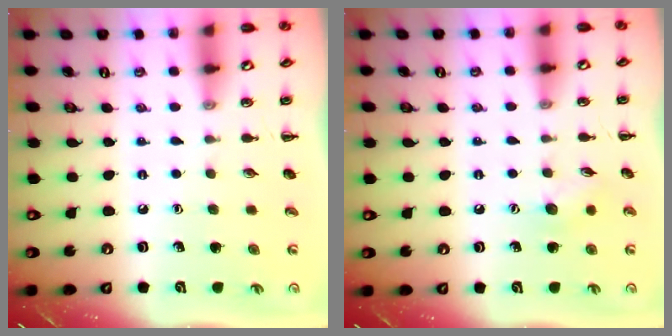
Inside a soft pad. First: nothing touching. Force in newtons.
{"total": 5.8, "press": 5.8, "slide": 0.8}